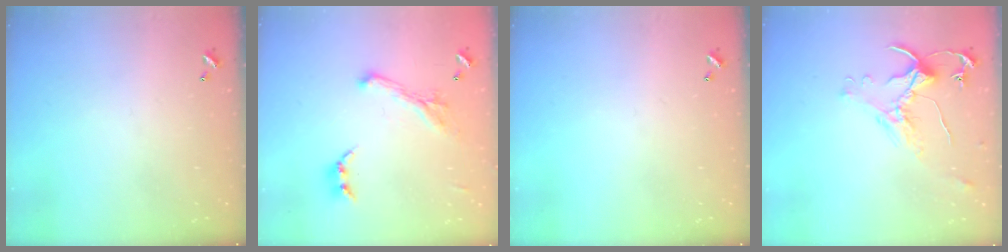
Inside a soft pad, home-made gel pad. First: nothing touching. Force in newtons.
{"total": 2.1, "press": 1.7, "slide": 1.2}
{"total": 0.0}
{"total": 0.8, "press": 0.7, "slide": 0.3}